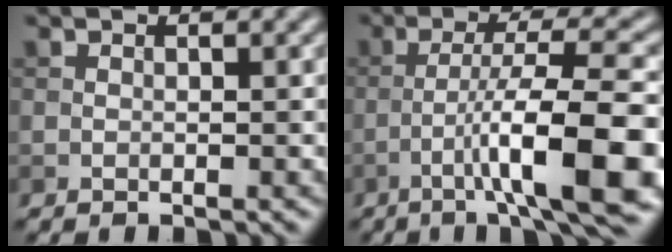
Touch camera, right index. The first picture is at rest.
{"total": 10.8, "force": [-3.9, 1.7, 9.9], "torque": [-0.146, 0.019, -0.058]}